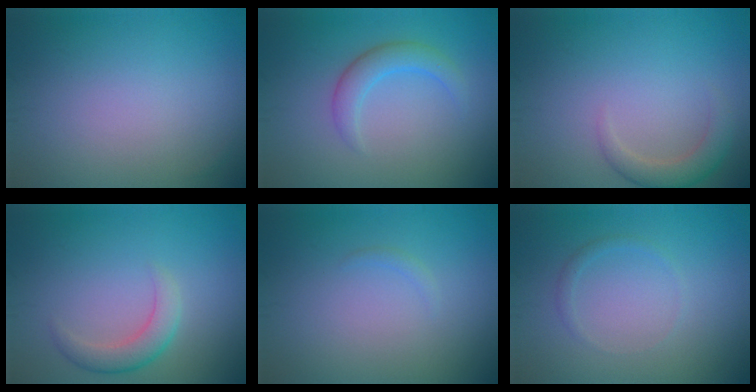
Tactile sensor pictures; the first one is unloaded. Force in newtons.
{"total": 2.6, "press": 2.6, "slide": 0.0}
{"total": 2.4, "press": 2.3, "slide": 0.3}
{"total": 2.6, "press": 2.6, "slide": 0.0}
{"total": 0.5, "press": 0.5, "slide": 0.1}
{"total": 0.8, "press": 0.8, "slide": 0.1}